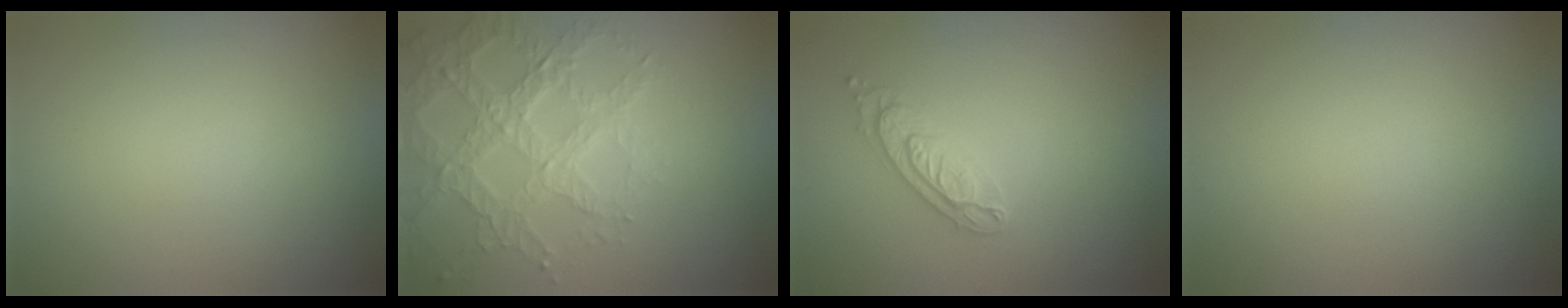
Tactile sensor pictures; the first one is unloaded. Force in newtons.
{"total": 4.3, "press": 4.1, "slide": 1.2}
{"total": 2.5, "press": 2.4, "slide": 0.2}
{"total": 0.0}